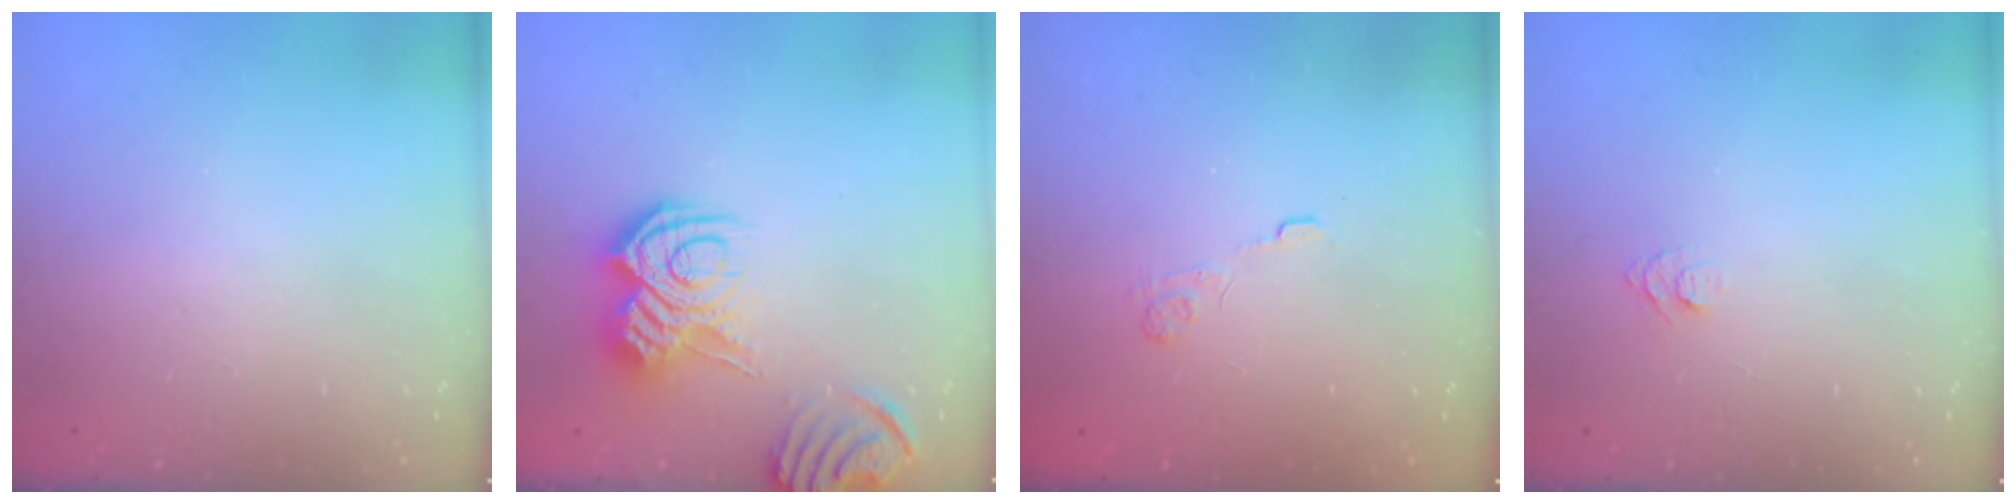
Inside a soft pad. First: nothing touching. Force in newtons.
{"total": 13.6, "press": 13.6, "slide": 0.8}
{"total": 2.9, "press": 2.4, "slide": 1.5}
{"total": 5.5, "press": 5.5, "slide": 0.7}